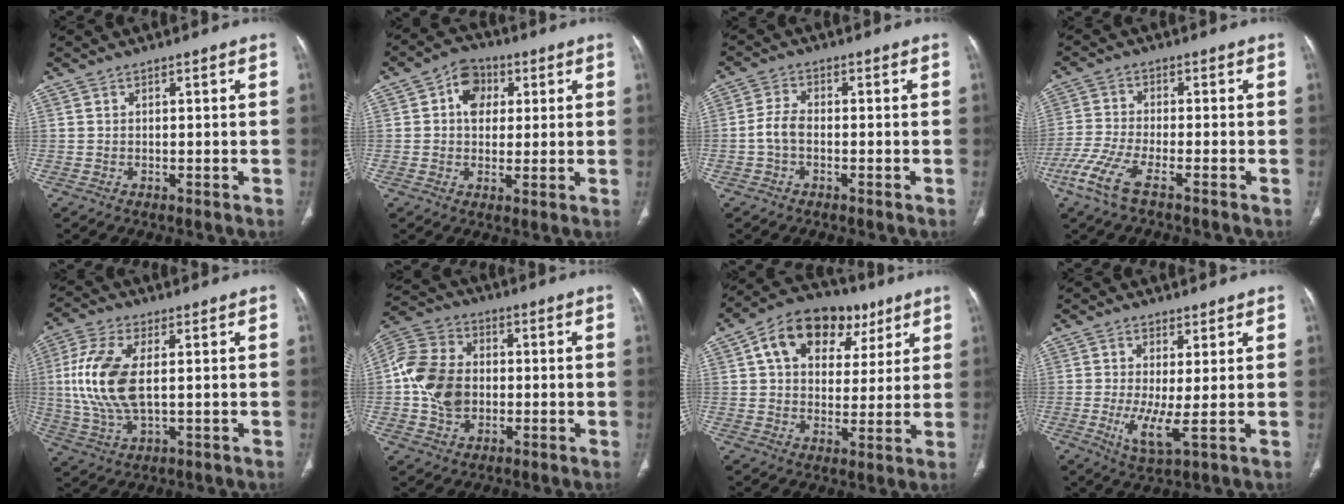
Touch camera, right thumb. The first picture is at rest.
{"total": 8.0, "force": [2.3, 6.1, 4.6], "torque": [-0.040, 0.001, 0.030]}
{"total": 4.0, "force": [-0.9, 2.4, 3.1], "torque": [-0.065, 0.013, -0.023]}
{"total": 5.8, "force": [-3.7, 1.5, 4.2], "torque": [-0.108, 0.009, -0.075]}
{"total": 13.3, "force": [1.4, 6.4, 11.6], "torque": [-0.260, -0.004, 0.030]}
{"total": 13.4, "force": [-0.9, 10.2, 8.7], "torque": [-0.156, 0.021, -0.021]}
{"total": 17.3, "force": [7.3, 12.0, 10.1], "torque": [-0.117, 0.009, 0.112]}
{"total": 6.2, "force": [-0.2, 1.2, 6.1], "torque": [-0.131, -0.020, -0.005]}